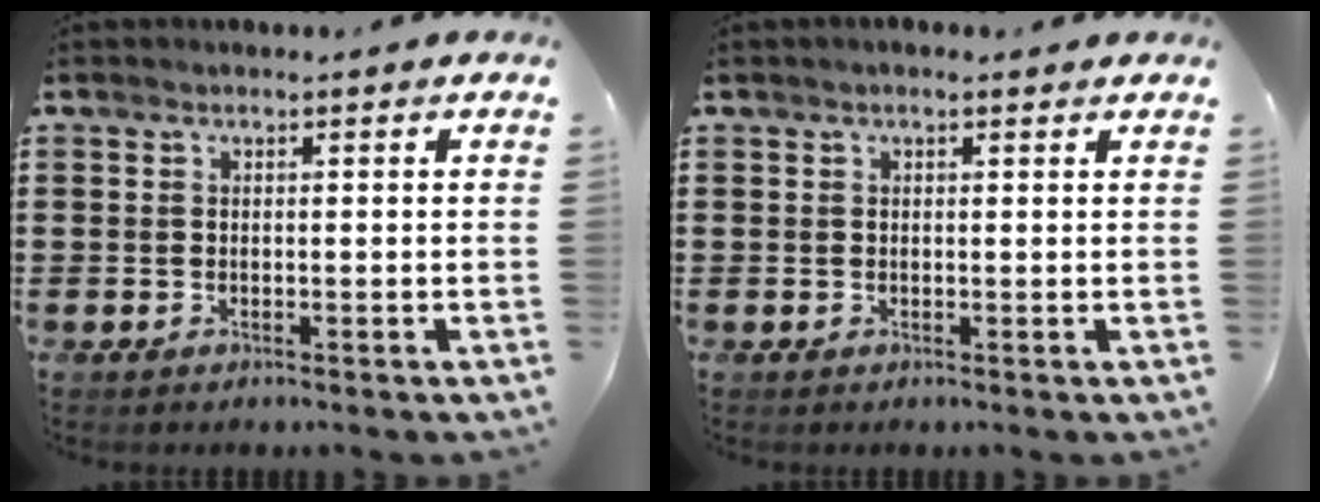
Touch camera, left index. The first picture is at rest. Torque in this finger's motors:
{"motor_torque": [0.04, -0.03, 0.00, -0.03]}